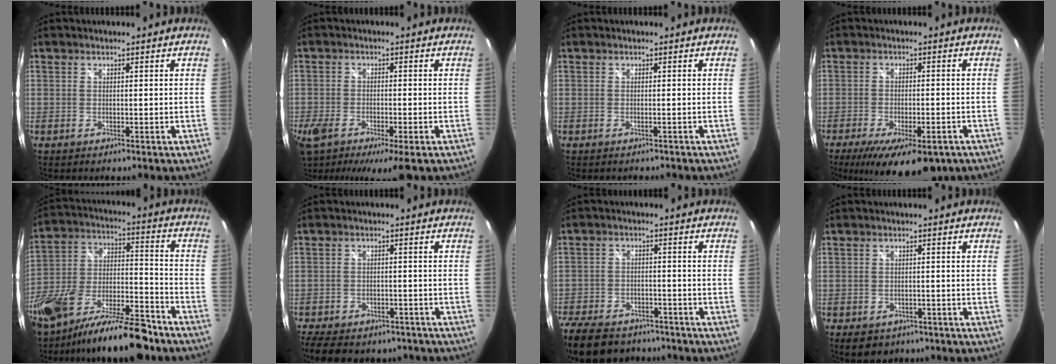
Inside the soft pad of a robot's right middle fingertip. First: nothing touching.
{"total": 11.2, "force": [-6.8, 3.6, 8.1], "torque": [-0.185, -0.048, -0.120]}
{"total": 1.1, "force": [-1.0, 0.2, 0.3], "torque": [-0.005, 0.002, -0.012]}
{"total": 14.2, "force": [-9.3, 4.9, 9.6], "torque": [-0.178, -0.037, -0.134]}
{"total": 22.2, "force": [-14.8, 7.9, 14.6], "torque": [-0.279, -0.020, -0.242]}
{"total": 14.5, "force": [-11.1, 6.7, 6.4], "torque": [-0.144, -0.016, -0.153]}
{"total": 18.0, "force": [-13.7, 8.8, 7.7], "torque": [-0.200, -0.009, -0.212]}
{"total": 5.8, "force": [-3.4, 3.9, 2.5], "torque": [-0.051, -0.010, -0.040]}